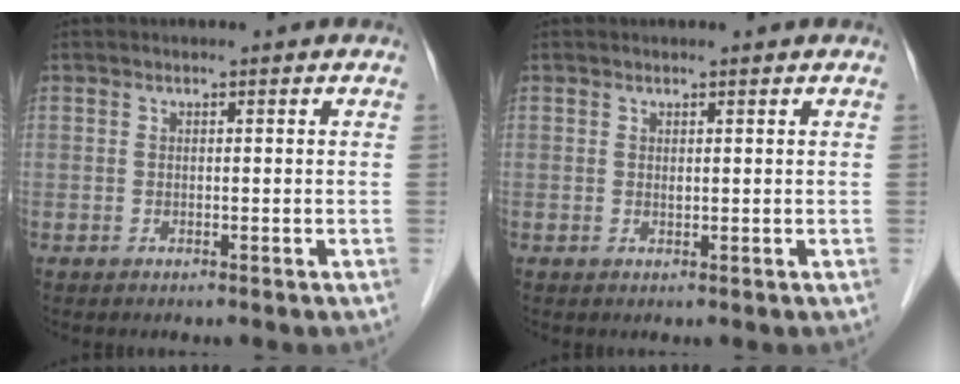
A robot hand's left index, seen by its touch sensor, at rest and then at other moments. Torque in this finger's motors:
{"motor_torque": [-0.05, -0.03, -0.02, 0.00]}